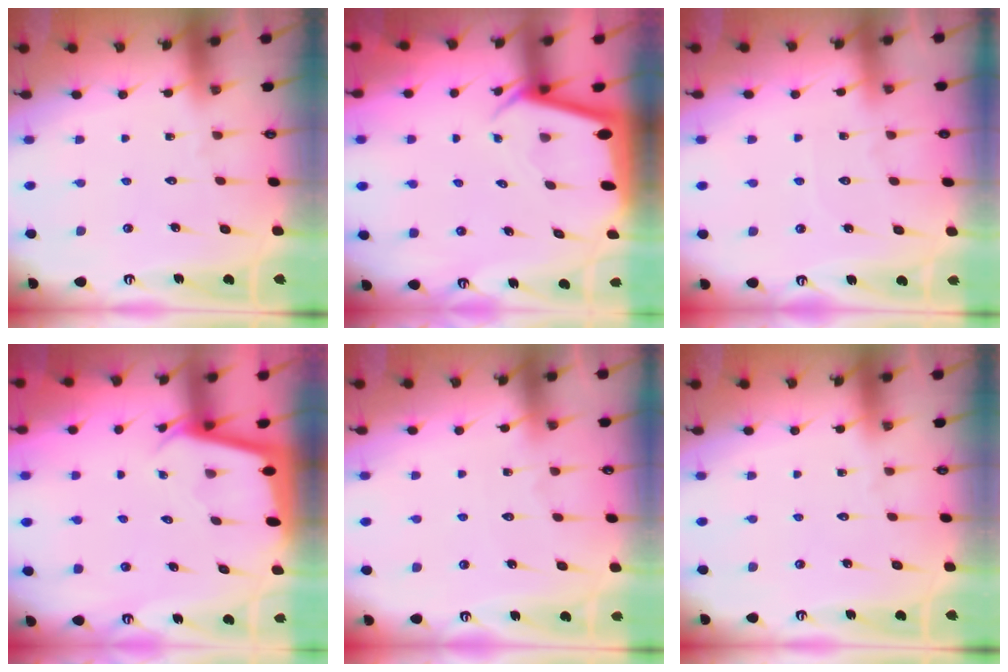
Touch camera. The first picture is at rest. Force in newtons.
{"total": 2.3, "press": 2.3, "slide": 0.2}
{"total": 3.3, "press": 3.3, "slide": 0.4}
{"total": 2.2, "press": 2.2, "slide": 0.1}
{"total": 5.2, "press": 5.2, "slide": 0.7}
{"total": 0.0}